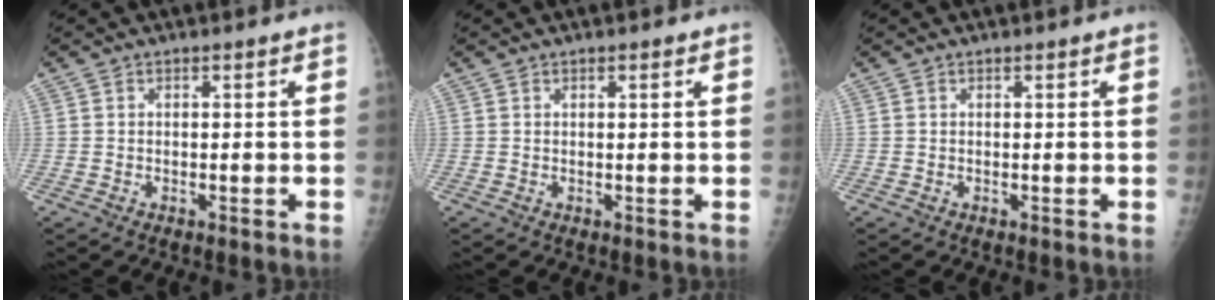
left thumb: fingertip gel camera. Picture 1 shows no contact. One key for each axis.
{"total": 0.7, "fx": 0.4, "fy": 0.1, "fz": 0.5, "tx": -0.007, "ty": -0.001, "tz": 0.006}
{"total": 0.0}